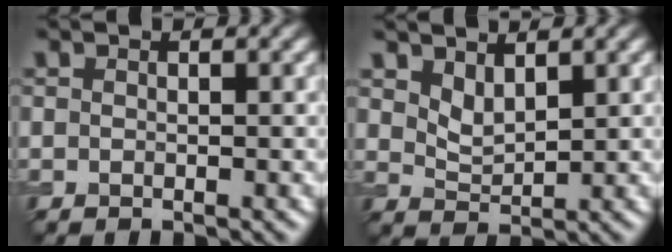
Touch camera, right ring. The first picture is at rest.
{"total": 2.2, "force": [1.5, 1.0, 1.2], "torque": [-0.028, -0.009, 0.034]}